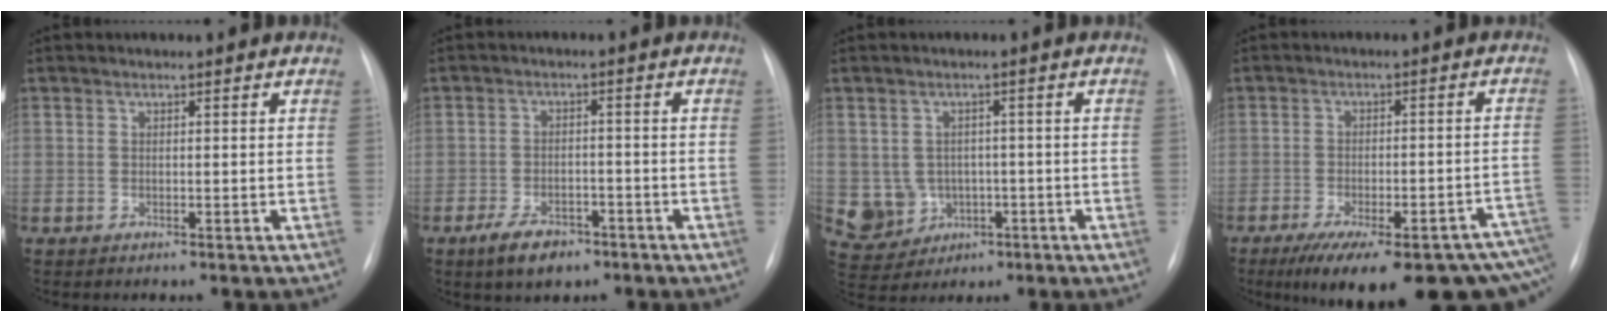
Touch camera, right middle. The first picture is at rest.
{"total": 5.6, "force": [-3.7, 2.8, 3.1], "torque": [-0.063, -0.002, -0.057]}
{"total": 7.0, "force": [-1.1, 6.7, 1.5], "torque": [-0.038, 0.012, -0.003]}
{"total": 22.7, "force": [-15.8, 5.3, 15.4], "torque": [-0.163, 0.001, -0.201]}